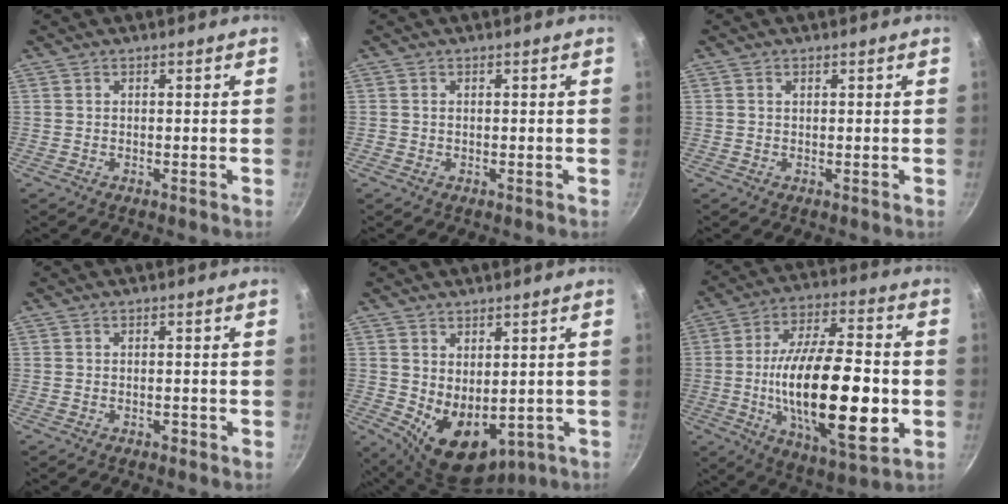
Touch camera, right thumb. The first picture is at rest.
{"total": 0.5, "force": [0.1, 0.5, 0.2], "torque": [-0.002, 0.002, 0.001]}
{"total": 0.7, "force": [0.3, 0.5, 0.5], "torque": [-0.006, 0.003, 0.005]}
{"total": 0.9, "force": [-0.6, 0.4, 0.5], "torque": [-0.008, 0.004, -0.006]}
{"total": 10.1, "force": [-0.2, 6.7, 7.5], "torque": [-0.091, -0.024, 0.023]}
{"total": 26.0, "force": [-3.8, 10.0, 23.6], "torque": [-0.391, 0.009, -0.060]}